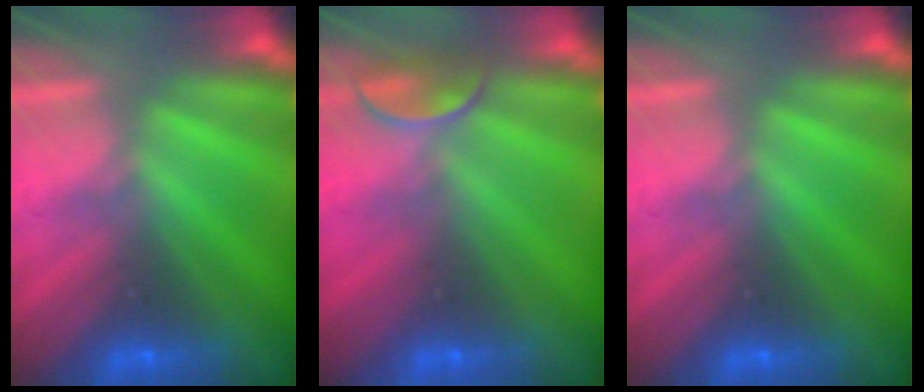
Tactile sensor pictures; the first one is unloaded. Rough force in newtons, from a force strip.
{"total": 2.4}
{"total": 0.0}